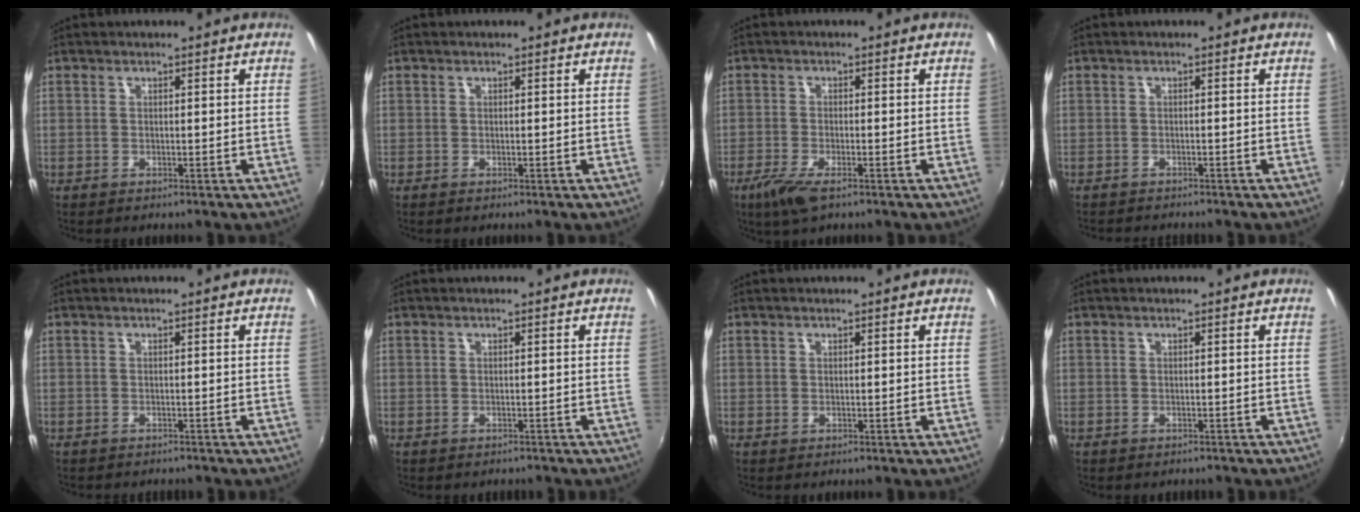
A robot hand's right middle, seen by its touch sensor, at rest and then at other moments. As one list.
[{"total": 0.0}, {"total": 5.5, "force": [-3.5, 1.4, 4.0], "torque": [-0.097, -0.018, -0.067]}, {"total": 2.8, "force": [-2.6, 0.5, 0.6], "torque": [-0.023, -0.016, -0.043]}, {"total": 1.8, "force": [-1.6, 0.6, 0.4], "torque": [-0.014, -0.010, -0.022]}, {"total": 1.3, "force": [-1.1, 0.5, 0.3], "torque": [-0.011, -0.005, -0.014]}, {"total": 0.0}, {"total": 1.0, "force": [-0.9, 0.5, 0.2], "torque": [-0.010, -0.003, -0.010]}]